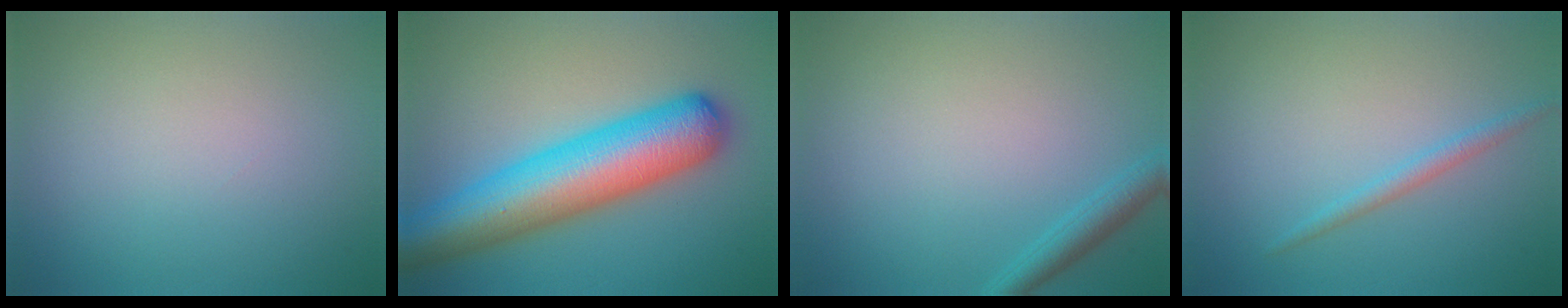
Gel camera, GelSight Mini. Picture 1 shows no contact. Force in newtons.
{"total": 10.4, "press": 10.4, "slide": 0.3}
{"total": 2.0, "press": 2.0, "slide": 0.2}
{"total": 1.4, "press": 1.4, "slide": 0.1}